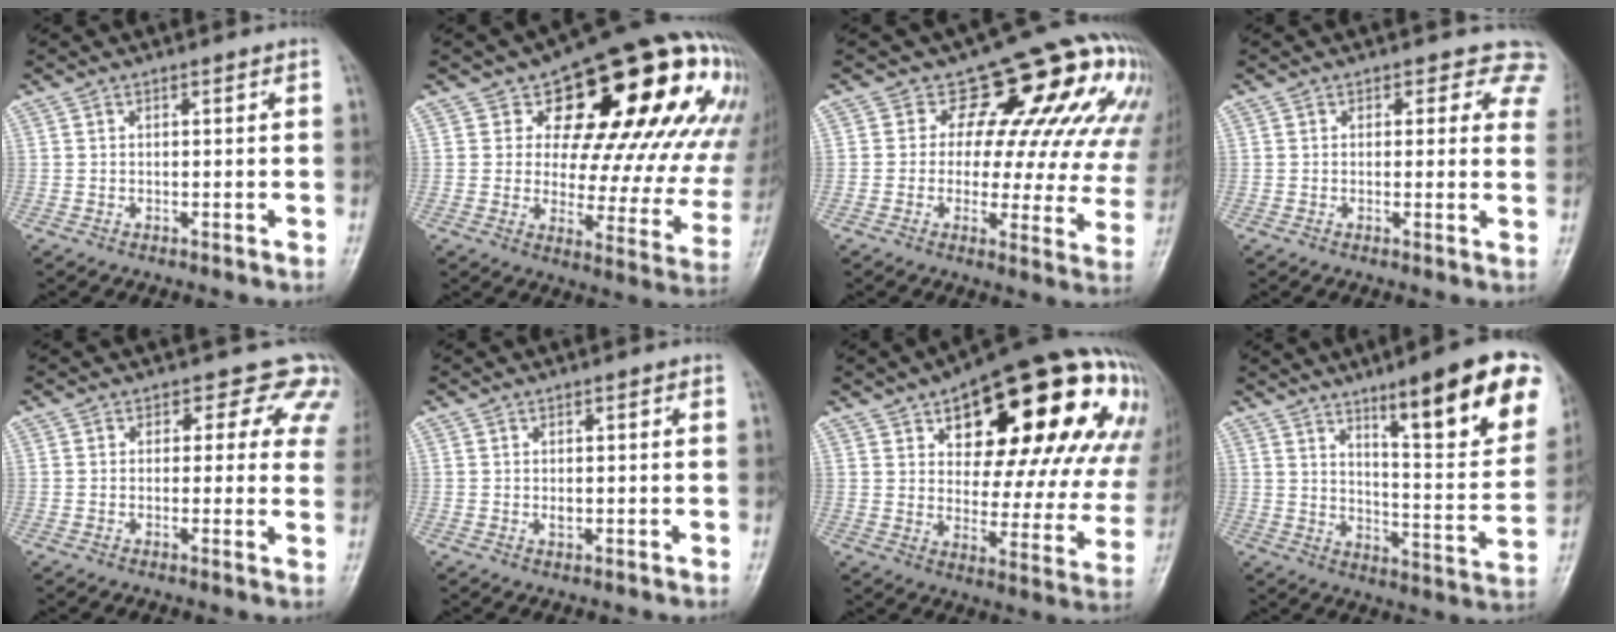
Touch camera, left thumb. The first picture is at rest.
{"total": 26.0, "force": [11.7, 13.4, 19.0], "torque": [-0.209, -0.011, 0.155]}
{"total": 18.7, "force": [9.9, 10.2, 12.2], "torque": [-0.096, -0.031, 0.096]}
{"total": 5.7, "force": [4.3, 3.5, 1.2], "torque": [0.035, -0.014, 0.021]}
{"total": 7.9, "force": [4.9, 5.3, 3.2], "torque": [0.013, -0.014, 0.031]}
{"total": 1.2, "force": [0.0, 0.9, 0.8], "torque": [-0.007, 0.000, 0.000]}
{"total": 31.7, "force": [14.2, 13.5, 24.9], "torque": [-0.281, 0.012, 0.205]}
{"total": 21.5, "force": [11.9, 4.6, 17.4], "torque": [-0.203, -0.049, 0.174]}